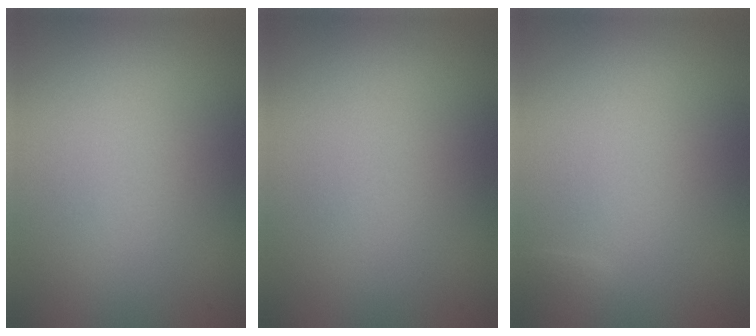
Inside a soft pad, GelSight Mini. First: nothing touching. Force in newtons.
{"total": 0.0}
{"total": 0.5, "press": 0.5, "slide": 0.0}